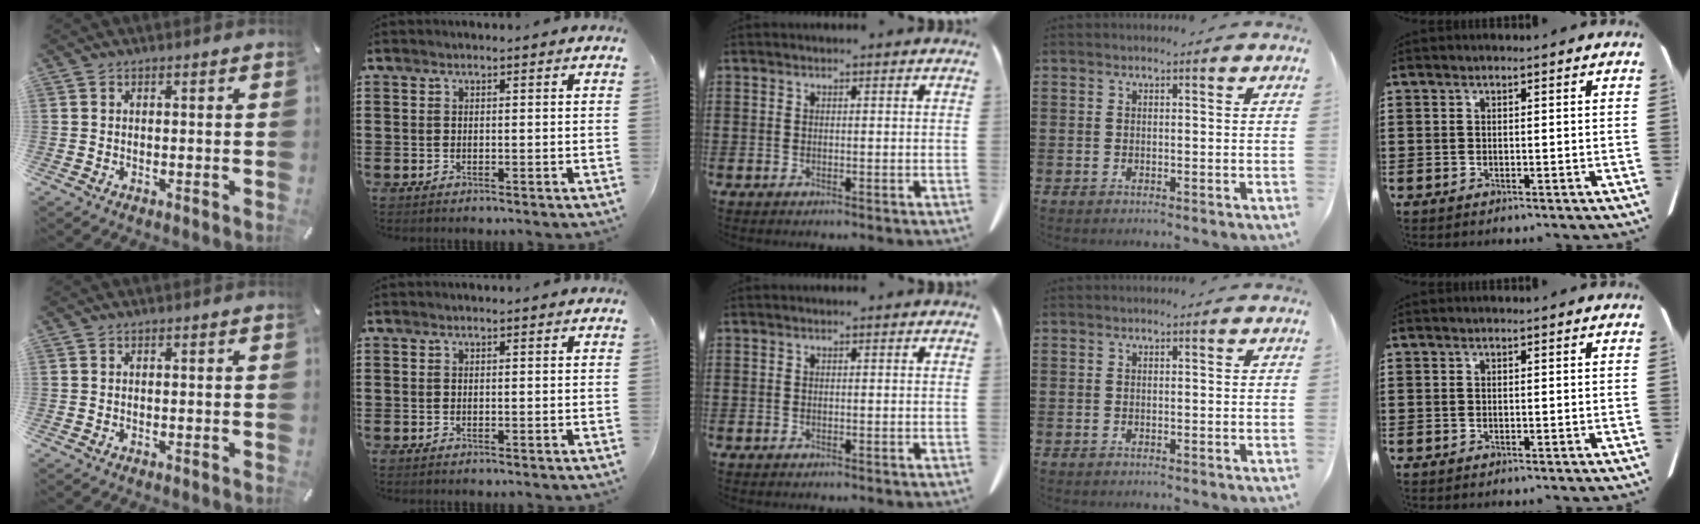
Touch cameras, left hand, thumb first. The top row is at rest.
{}